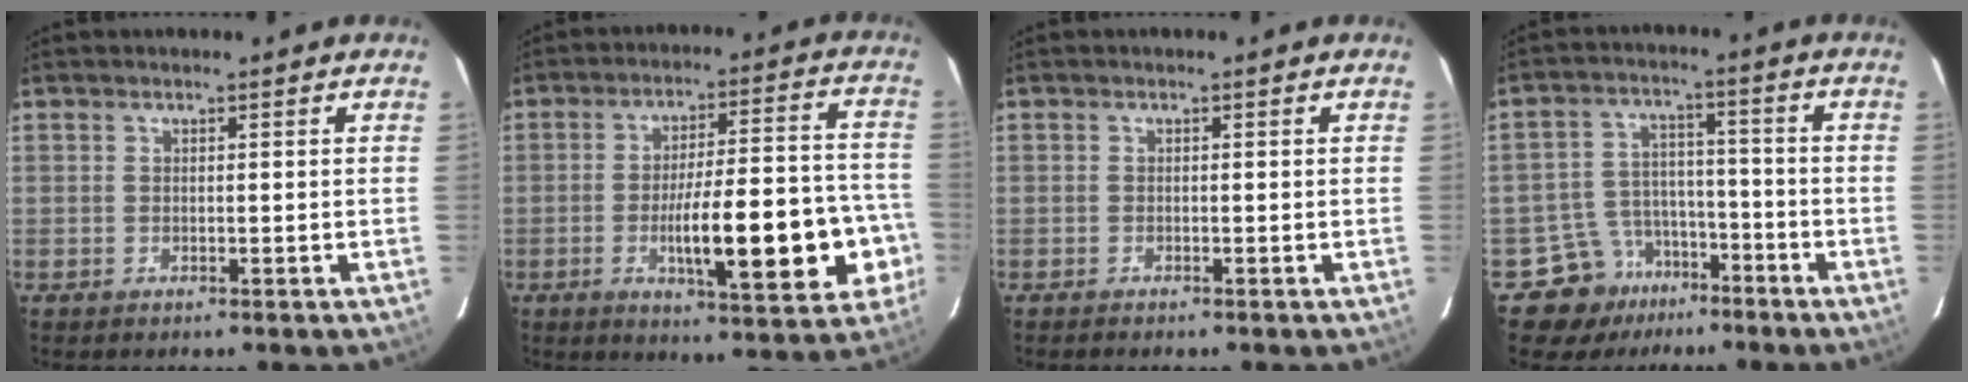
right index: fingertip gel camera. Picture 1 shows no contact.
{"total": 18.3, "force": [-4.9, 3.4, 17.3], "torque": [-0.208, 0.025, -0.059]}
{"total": 0.8, "force": [-0.7, 0.0, 0.3], "torque": [-0.008, -0.002, -0.010]}
{"total": 8.6, "force": [-5.3, 6.8, 0.7], "torque": [-0.013, 0.040, -0.076]}